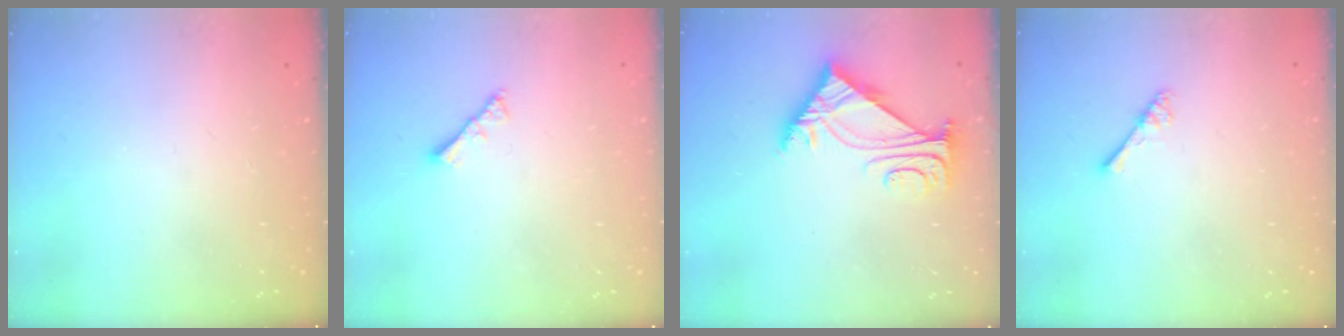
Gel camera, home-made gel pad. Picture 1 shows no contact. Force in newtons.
{"total": 2.8, "press": 2.8, "slide": 0.6}
{"total": 6.1, "press": 6.0, "slide": 1.1}
{"total": 2.5, "press": 2.5, "slide": 0.4}